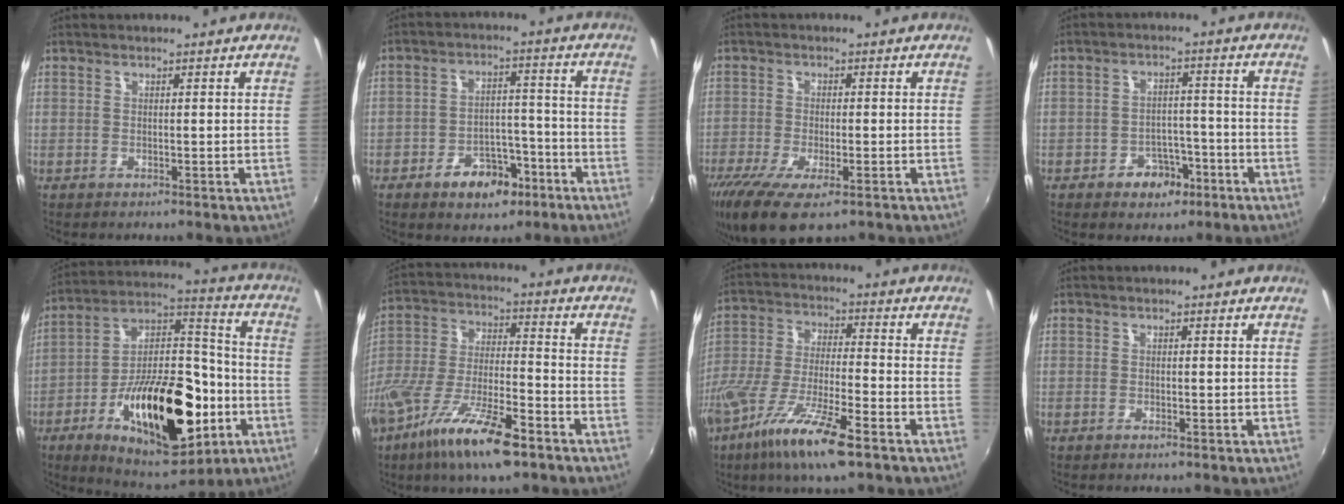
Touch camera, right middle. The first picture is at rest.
{"total": 9.0, "force": [-5.4, 5.5, 4.6], "torque": [-0.094, 0.019, -0.072]}
{"total": 10.9, "force": [-6.8, 3.8, 7.7], "torque": [-0.170, -0.045, -0.117]}
{"total": 6.2, "force": [-3.6, 4.4, 2.5], "torque": [-0.053, 0.012, -0.042]}
{"total": 27.1, "force": [-9.9, 13.1, 21.6], "torque": [-0.357, 0.017, -0.137]}
{"total": 17.1, "force": [-10.6, 4.4, 12.8], "torque": [-0.260, -0.043, -0.195]}
{"total": 15.7, "force": [-9.5, 2.6, 12.3], "torque": [-0.250, -0.043, -0.182]}
{"total": 0.7, "force": [-0.5, 0.0, 0.4], "torque": [-0.008, -0.002, -0.011]}